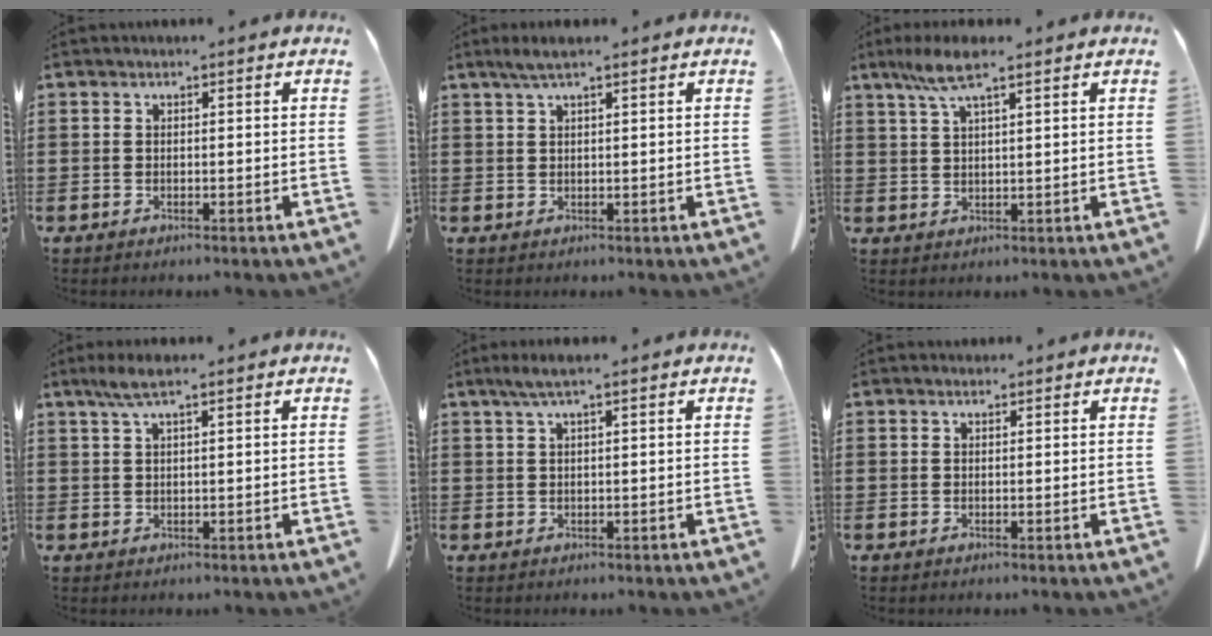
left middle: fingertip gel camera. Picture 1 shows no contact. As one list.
[{"total": 2.2, "force": [1.4, 0.2, 1.7], "torque": [-0.034, 0.003, 0.024]}, {"total": 5.8, "force": [3.6, 0.8, 4.5], "torque": [-0.095, 0.004, 0.063]}, {"total": 3.1, "force": [1.8, 0.4, 2.5], "torque": [-0.051, 0.002, 0.032]}, {"total": 2.3, "force": [1.2, 0.1, 2.0], "torque": [-0.038, 0.002, 0.021]}, {"total": 0.7, "force": [0.6, 0.3, 0.0], "torque": [-0.002, 0.002, 0.012]}]